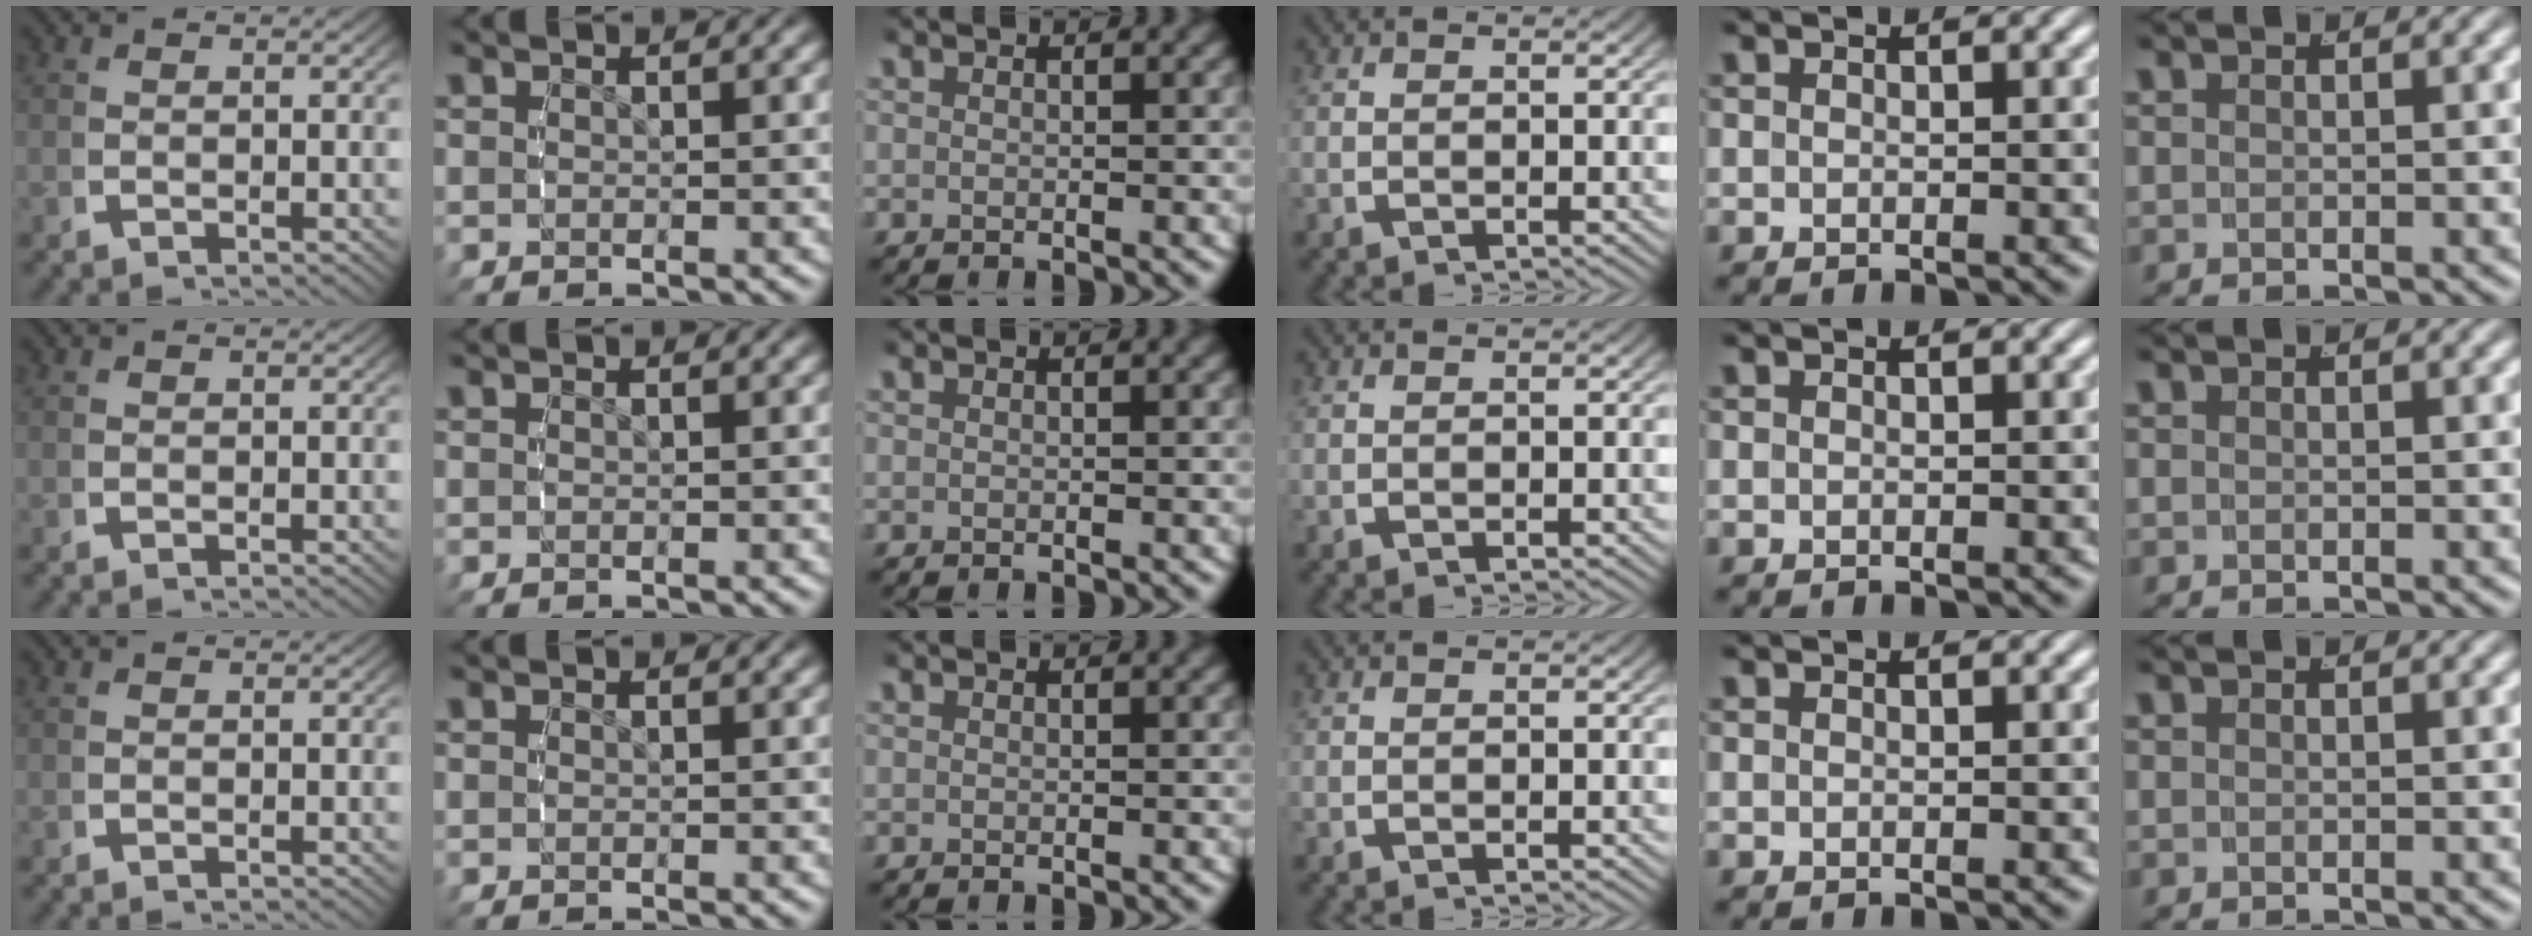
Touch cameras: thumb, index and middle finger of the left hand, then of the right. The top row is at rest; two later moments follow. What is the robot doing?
{"motion": "reach", "object": "glasses case"}